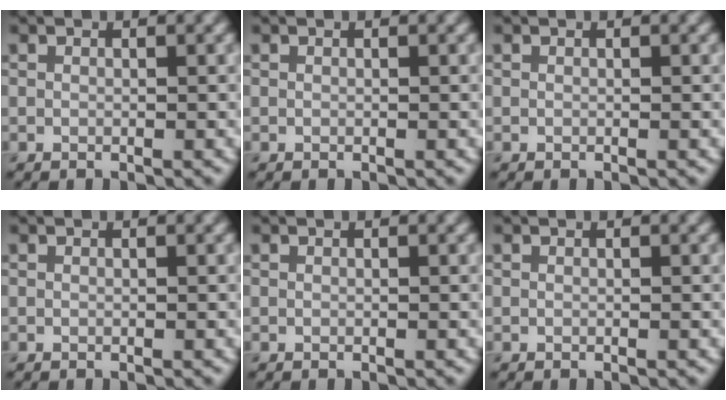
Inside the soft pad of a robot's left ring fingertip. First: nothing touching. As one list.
[{"total": 0.0}, {"total": 0.0}, {"total": 0.0}, {"total": 0.0}, {"total": 0.0}]